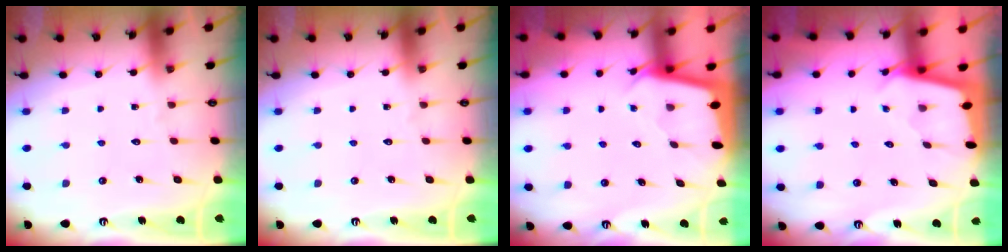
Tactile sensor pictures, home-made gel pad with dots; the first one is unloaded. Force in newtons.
{"total": 0.0}
{"total": 2.2, "press": 2.1, "slide": 0.3}
{"total": 1.9, "press": 1.9, "slide": 0.1}